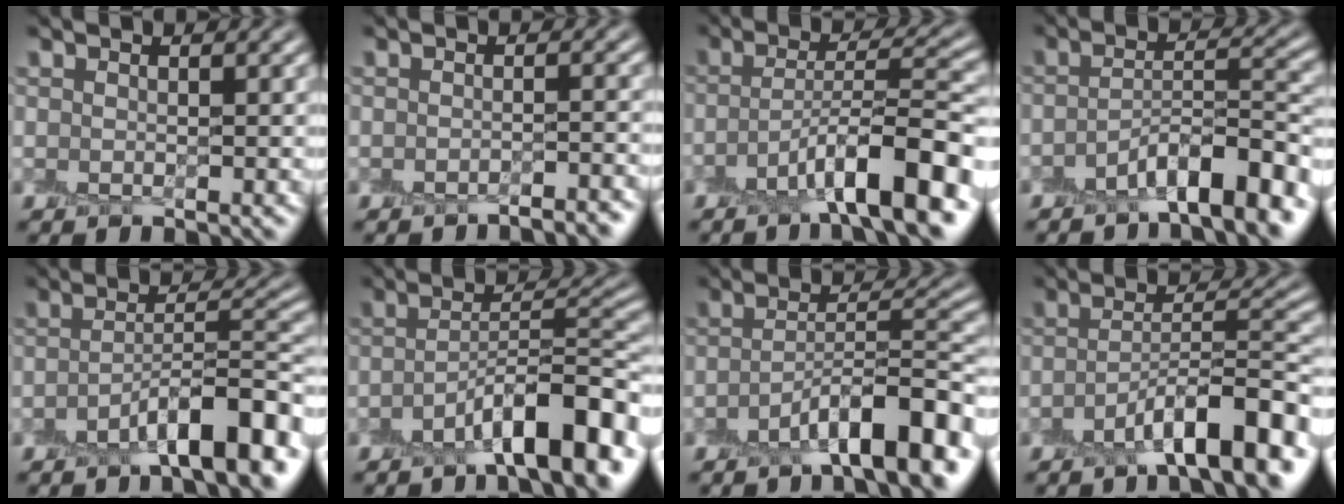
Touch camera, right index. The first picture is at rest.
{"total": 2.5, "force": [-2.3, 0.5, 1.0], "torque": [0.002, 0.005, -0.034]}
{"total": 8.8, "force": [-4.4, 2.0, 7.4], "torque": [-0.111, 0.015, -0.078]}
{"total": 6.8, "force": [-4.1, 1.6, 5.2], "torque": [-0.075, 0.012, -0.070]}
{"total": 7.4, "force": [-4.0, 1.8, 6.0], "torque": [-0.085, 0.016, -0.067]}
{"total": 8.2, "force": [-4.2, 2.1, 6.7], "torque": [-0.096, 0.018, -0.071]}
{"total": 8.2, "force": [-4.5, 2.0, 6.6], "torque": [-0.096, 0.015, -0.076]}
{"total": 8.3, "force": [-4.5, 2.0, 6.7], "torque": [-0.098, 0.015, -0.076]}